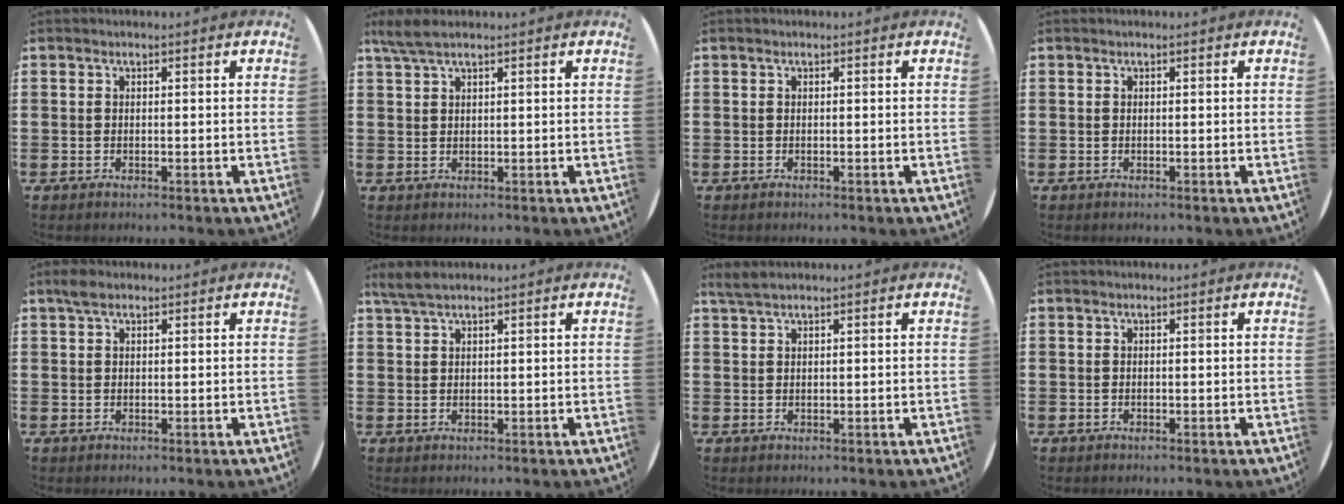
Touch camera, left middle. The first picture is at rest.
{"total": 2.6, "force": [2.0, 0.4, 1.7], "torque": [-0.036, 0.004, 0.036]}
{"total": 0.0}
{"total": 0.0}
{"total": 1.7, "force": [1.2, 0.7, 0.9], "torque": [-0.020, 0.006, 0.021]}
{"total": 2.2, "force": [1.8, 0.3, 1.2], "torque": [-0.026, 0.003, 0.033]}
{"total": 1.5, "force": [1.4, 0.0, 0.6], "torque": [-0.014, 0.002, 0.026]}
{"total": 0.0}